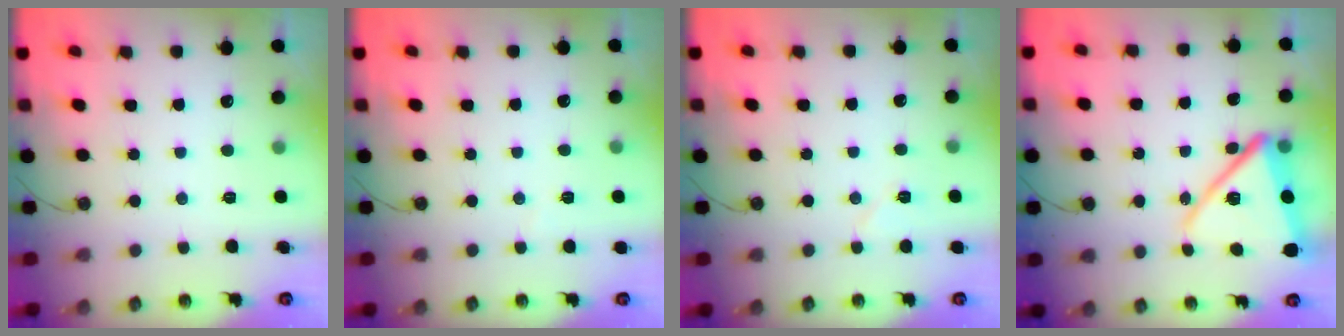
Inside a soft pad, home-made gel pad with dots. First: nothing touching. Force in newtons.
{"total": 3.3, "press": 1.9, "slide": 2.7}
{"total": 5.7, "press": 5.6, "slide": 1.3}
{"total": 16.2, "press": 16.1, "slide": 1.3}